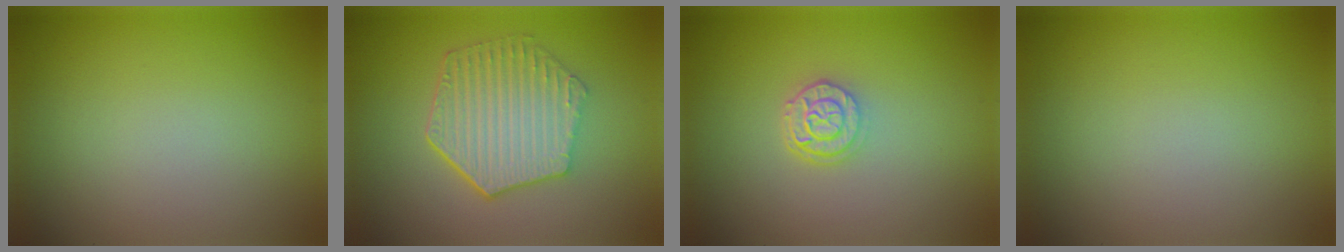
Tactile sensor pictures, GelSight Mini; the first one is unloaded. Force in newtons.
{"total": 6.4, "press": 4.8, "slide": 4.2}
{"total": 2.6, "press": 2.1, "slide": 1.5}
{"total": 0.0}